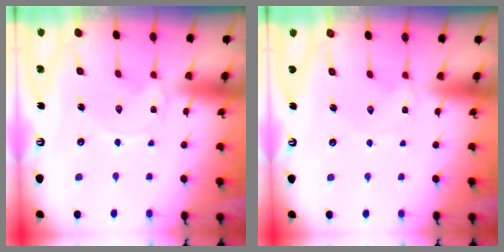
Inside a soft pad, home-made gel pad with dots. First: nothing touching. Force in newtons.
{"total": 0.0}